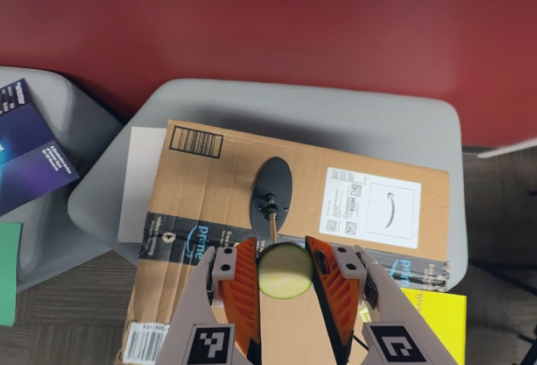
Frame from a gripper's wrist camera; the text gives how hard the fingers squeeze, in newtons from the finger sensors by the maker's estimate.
{"total": 9.6, "left": 9.8, "right": 9.5}